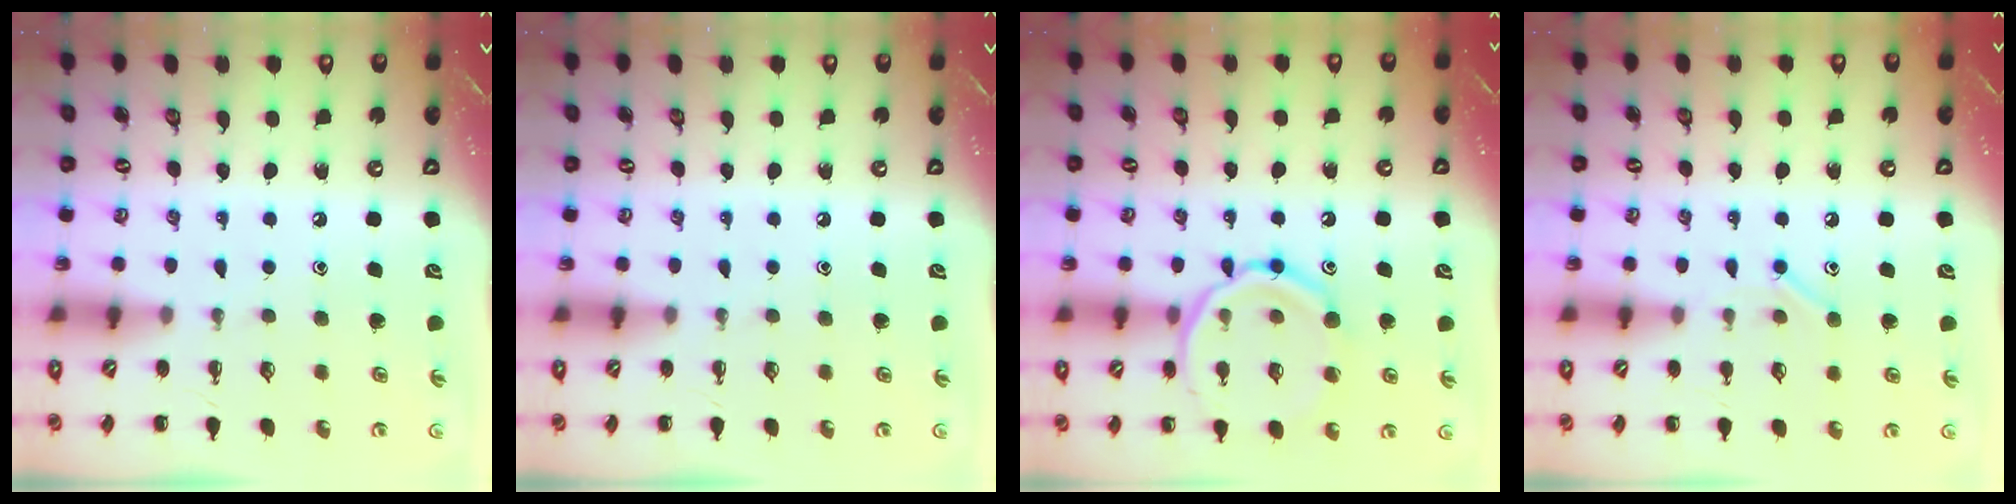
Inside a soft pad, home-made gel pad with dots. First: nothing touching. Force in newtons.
{"total": 0.0}
{"total": 14.5, "press": 14.4, "slide": 1.5}
{"total": 6.8, "press": 6.8, "slide": 0.8}